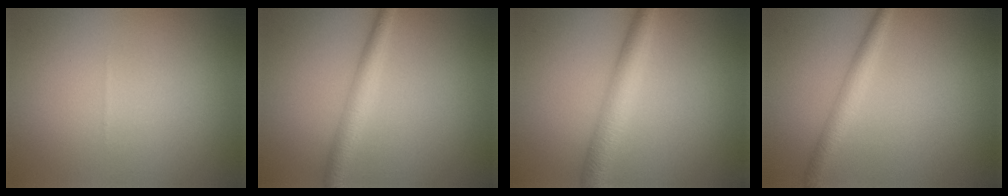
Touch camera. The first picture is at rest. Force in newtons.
{"total": 2.7, "press": 2.6, "slide": 0.1}
{"total": 3.5, "press": 3.5, "slide": 0.1}
{"total": 2.5, "press": 2.5, "slide": 0.0}